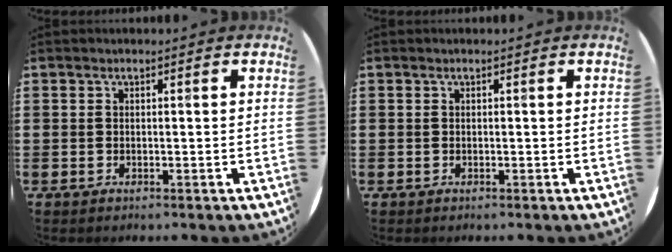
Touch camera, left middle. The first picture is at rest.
{"total": 0.0}